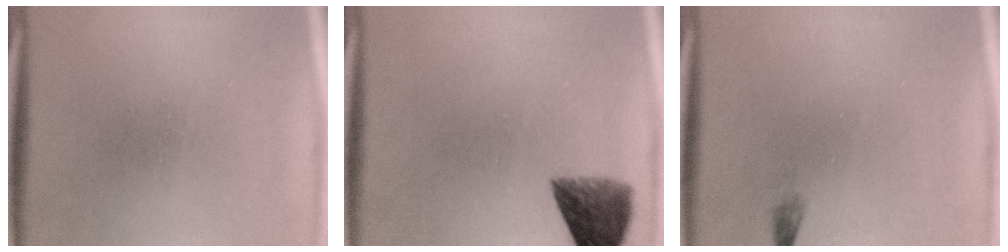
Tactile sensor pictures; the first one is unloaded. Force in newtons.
{"total": 6.3}
{"total": 0.7}